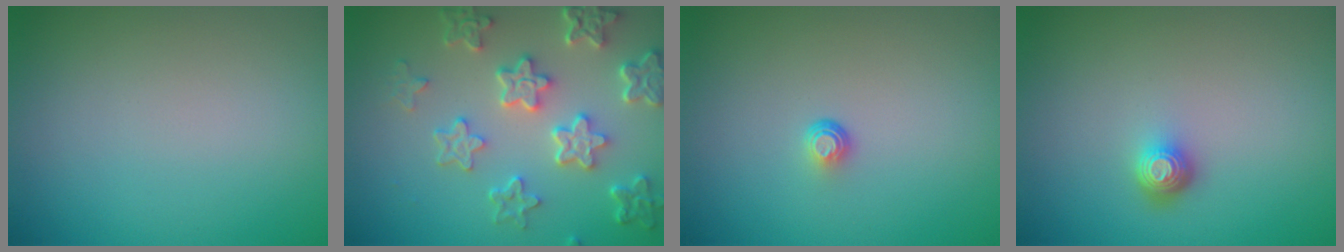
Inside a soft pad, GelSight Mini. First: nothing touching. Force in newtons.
{"total": 6.1, "press": 4.7, "slide": 4.0}
{"total": 0.9, "press": 0.5, "slide": 0.7}
{"total": 1.7, "press": 1.3, "slide": 1.1}